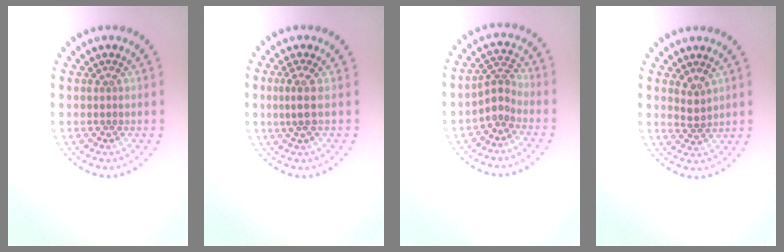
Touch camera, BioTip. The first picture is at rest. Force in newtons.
{"total": 1.8, "press": 1.4, "slide": 1.2}
{"total": 2.2, "press": 1.5, "slide": 1.6}
{"total": 1.5, "press": 1.2, "slide": 0.9}